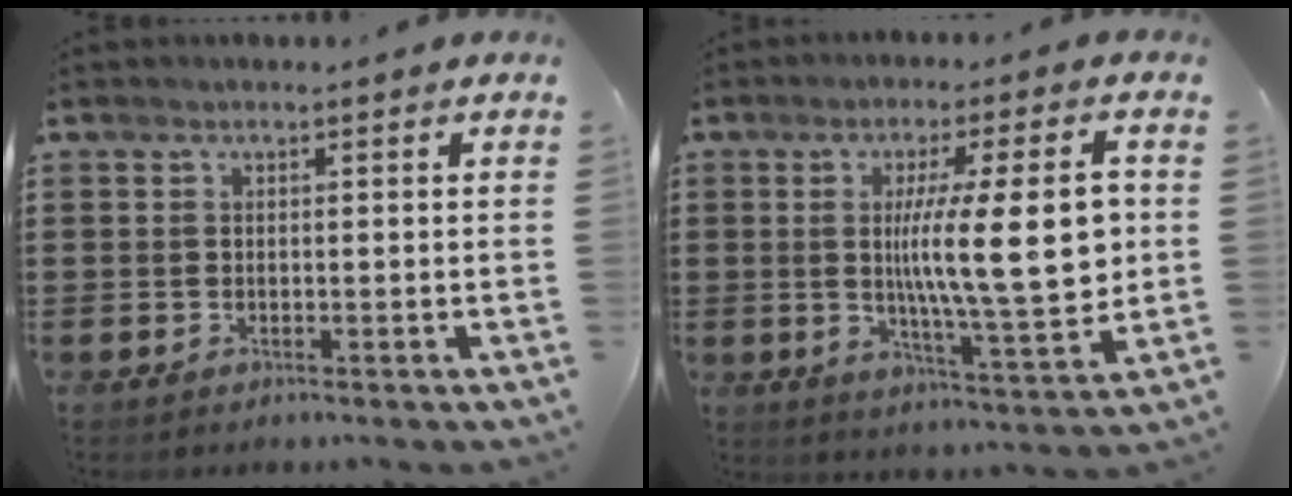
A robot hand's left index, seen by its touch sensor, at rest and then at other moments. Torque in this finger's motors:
{"motor_torque": [2.14, 0.00, 1.05, 0.21]}